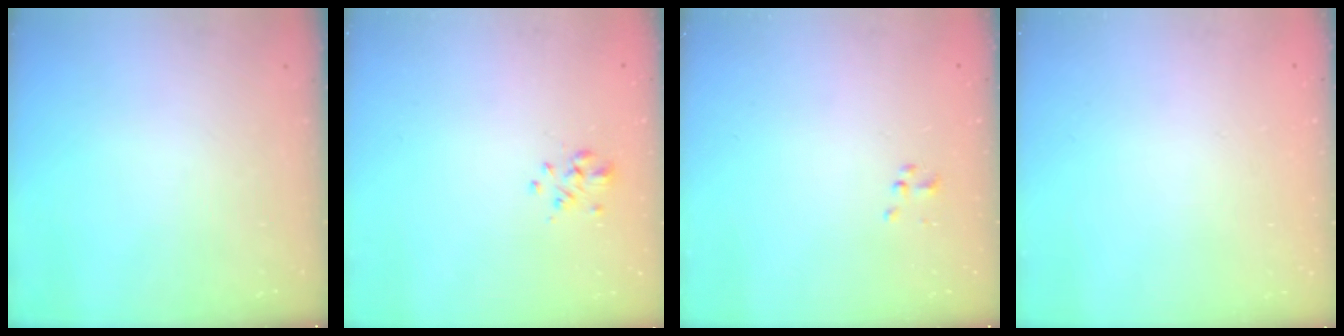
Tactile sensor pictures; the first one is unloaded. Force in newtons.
{"total": 2.4, "press": 2.2, "slide": 1.1}
{"total": 1.2, "press": 1.2, "slide": 0.3}
{"total": 1.7, "press": 1.7, "slide": 0.2}